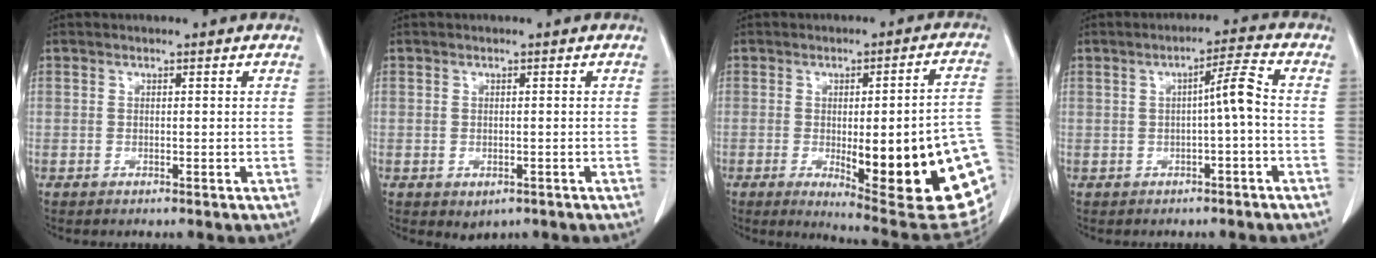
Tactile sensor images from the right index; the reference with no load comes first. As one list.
[{"total": 1.9, "force": [-0.7, 1.4, 1.0], "torque": [-0.011, -0.001, 0.000]}, {"total": 24.3, "force": [-5.2, 3.9, 23.4], "torque": [-0.214, -0.010, -0.056]}, {"total": 4.2, "force": [-0.1, 0.2, 4.2], "torque": [-0.064, 0.016, -0.002]}]